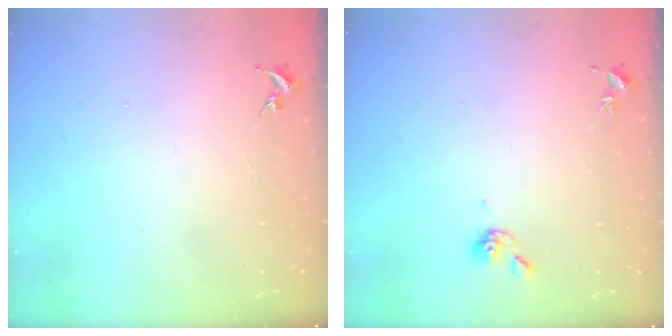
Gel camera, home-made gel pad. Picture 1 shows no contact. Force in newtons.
{"total": 6.1, "press": 6.0, "slide": 1.2}